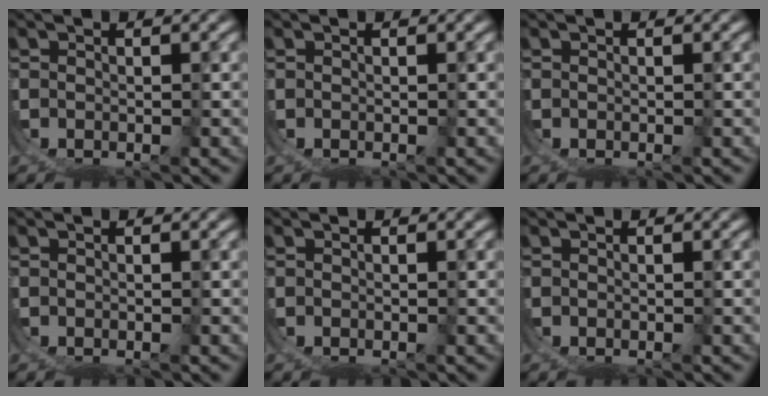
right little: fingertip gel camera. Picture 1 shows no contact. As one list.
[{"total": 0.0}, {"total": 0.0}, {"total": 0.0}, {"total": 0.0}, {"total": 0.0}]